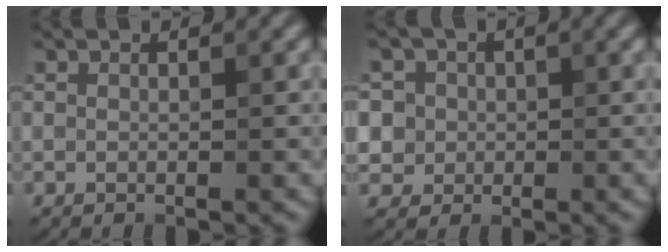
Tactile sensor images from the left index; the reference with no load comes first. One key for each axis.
{"total": 5.3, "fx": 1.3, "fy": 4.9, "fz": 1.6, "tx": -0.028, "ty": 0.028, "tz": 0.005}